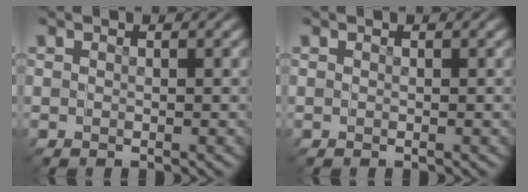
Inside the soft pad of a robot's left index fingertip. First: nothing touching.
{"total": 0.0}